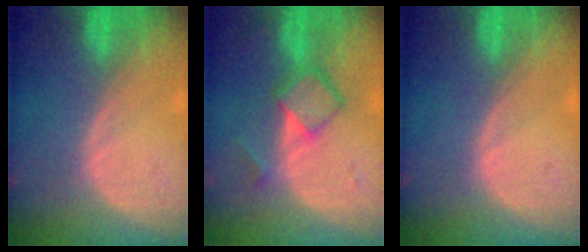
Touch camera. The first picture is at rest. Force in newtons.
{"total": 6.0, "press": 5.1, "slide": 3.1}
{"total": 0.0}